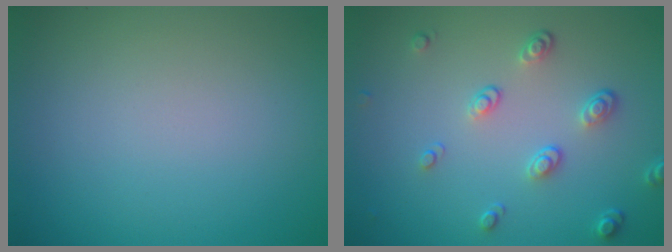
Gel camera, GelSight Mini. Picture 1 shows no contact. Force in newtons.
{"total": 2.6, "press": 1.7, "slide": 2.0}